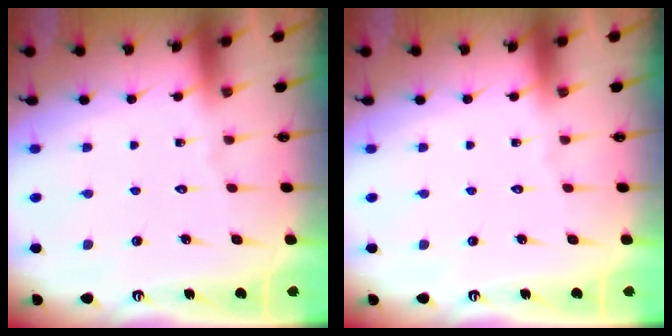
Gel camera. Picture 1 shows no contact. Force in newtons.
{"total": 0.0}